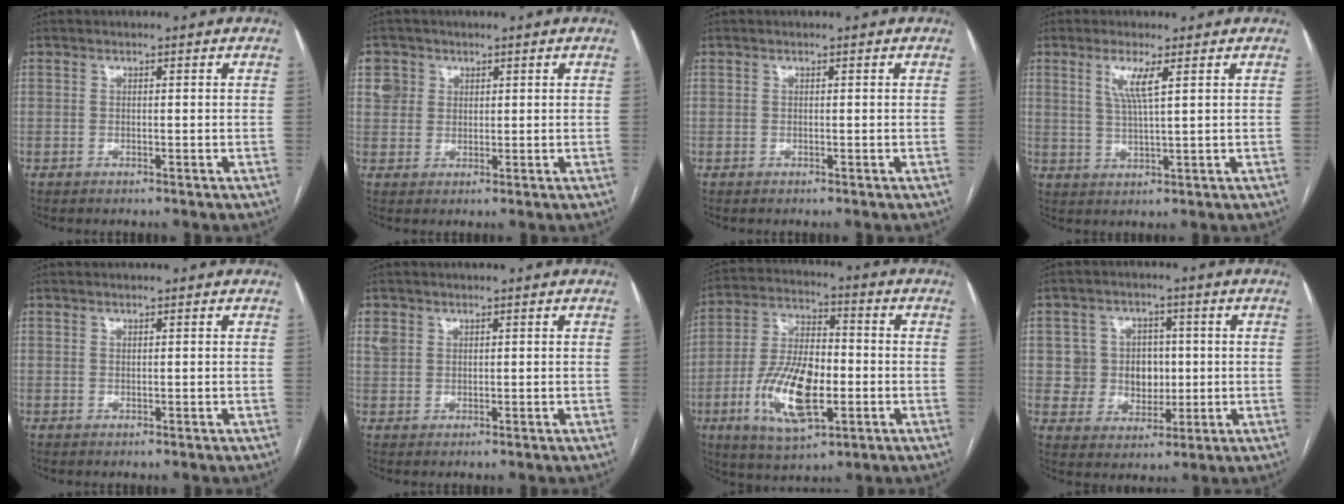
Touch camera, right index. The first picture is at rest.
{"total": 3.4, "force": [1.6, 3.0, 0.2], "torque": [0.000, 0.010, 0.030]}
{"total": 0.0}
{"total": 4.3, "force": [1.9, -0.1, 3.9], "torque": [-0.082, -0.007, 0.038]}
{"total": 0.0}
{"total": 2.2, "force": [1.3, 1.7, 0.5], "torque": [-0.014, 0.011, 0.028]}
{"total": 14.4, "force": [-3.8, 5.6, 12.8], "torque": [-0.265, 0.001, -0.062]}
{"total": 7.2, "force": [0.9, 6.7, 2.3], "torque": [-0.037, 0.023, 0.026]}